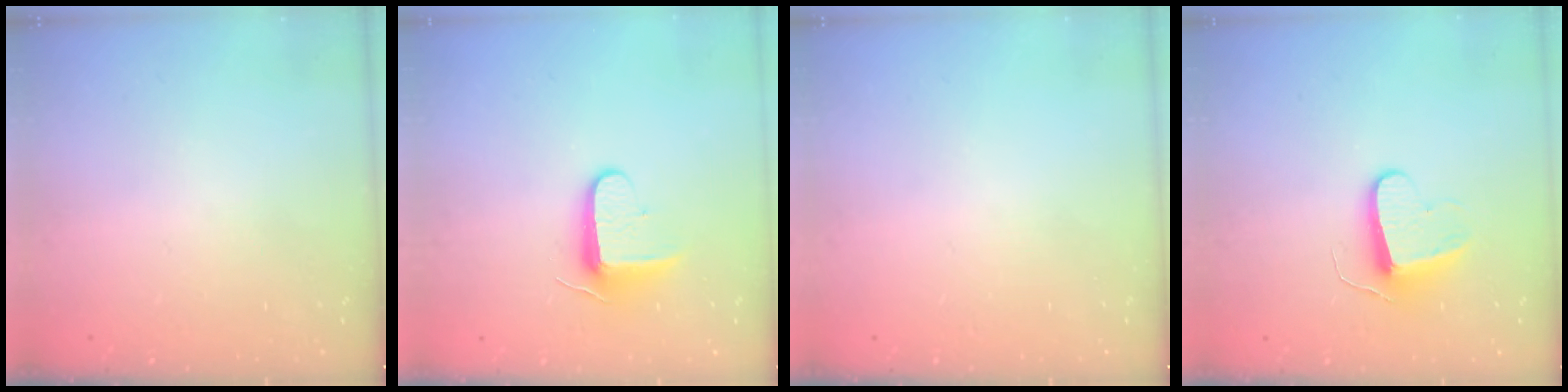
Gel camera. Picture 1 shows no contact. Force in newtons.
{"total": 8.9, "press": 8.9, "slide": 0.9}
{"total": 0.0}
{"total": 9.4, "press": 9.4, "slide": 0.9}